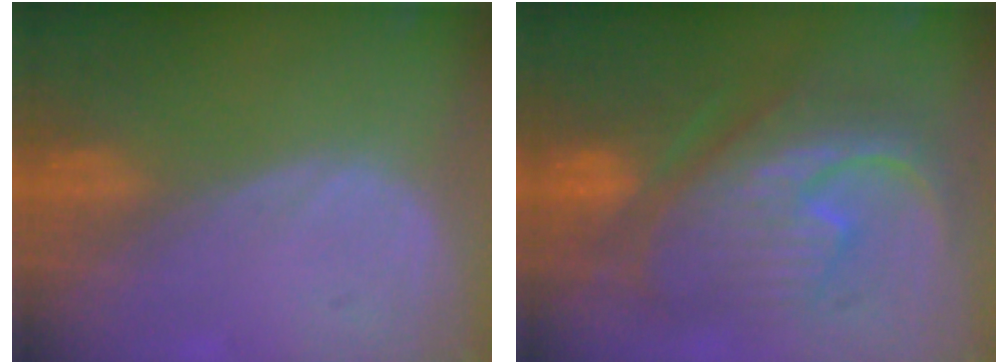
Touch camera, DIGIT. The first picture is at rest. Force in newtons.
{"total": 11.8, "press": 11.7, "slide": 1.2}